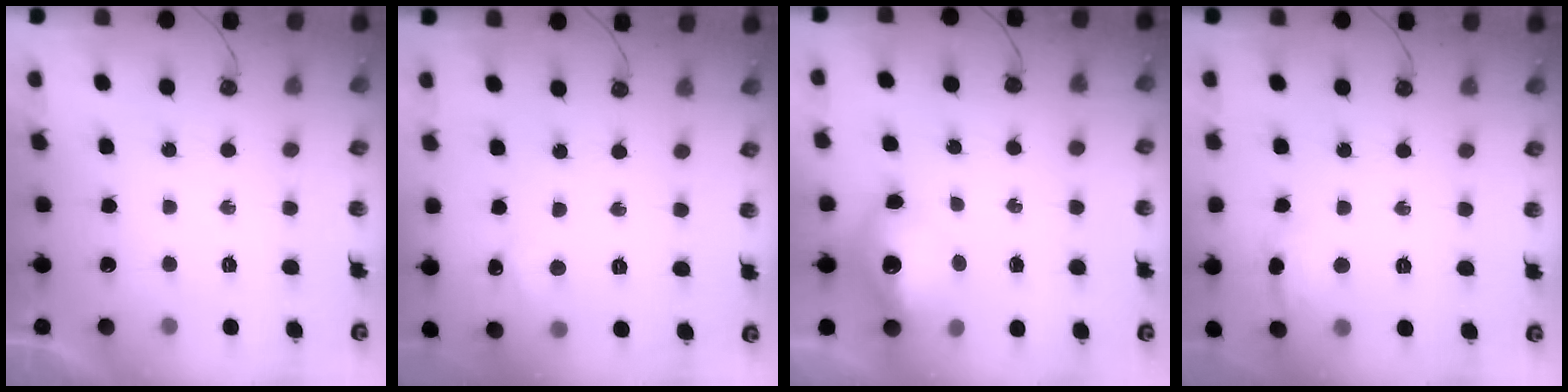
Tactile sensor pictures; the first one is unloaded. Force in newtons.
{"total": 2.8, "press": 2.8, "slide": 0.3}
{"total": 12.8, "press": 12.7, "slide": 1.3}
{"total": 6.7, "press": 6.4, "slide": 2.0}